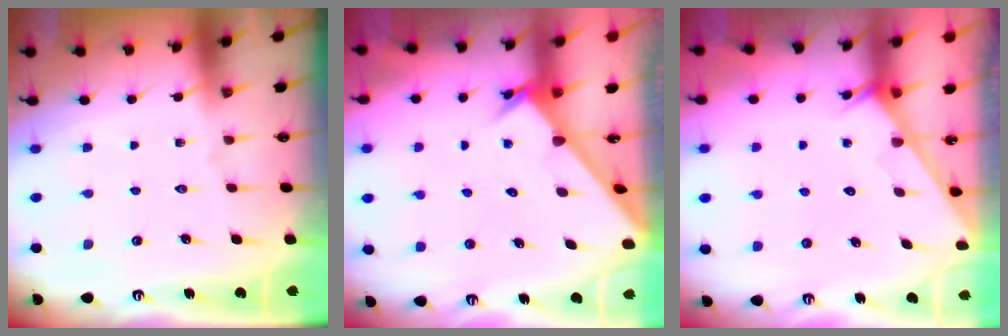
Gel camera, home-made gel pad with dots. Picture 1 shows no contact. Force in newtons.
{"total": 2.5, "press": 2.5, "slide": 0.2}
{"total": 2.4, "press": 2.4, "slide": 0.1}